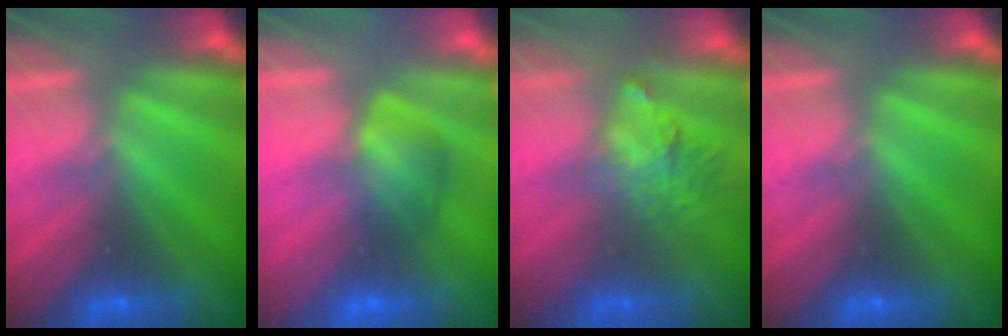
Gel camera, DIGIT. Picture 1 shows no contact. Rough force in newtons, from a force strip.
{"total": 3.0}
{"total": 3.7}
{"total": 0.0}